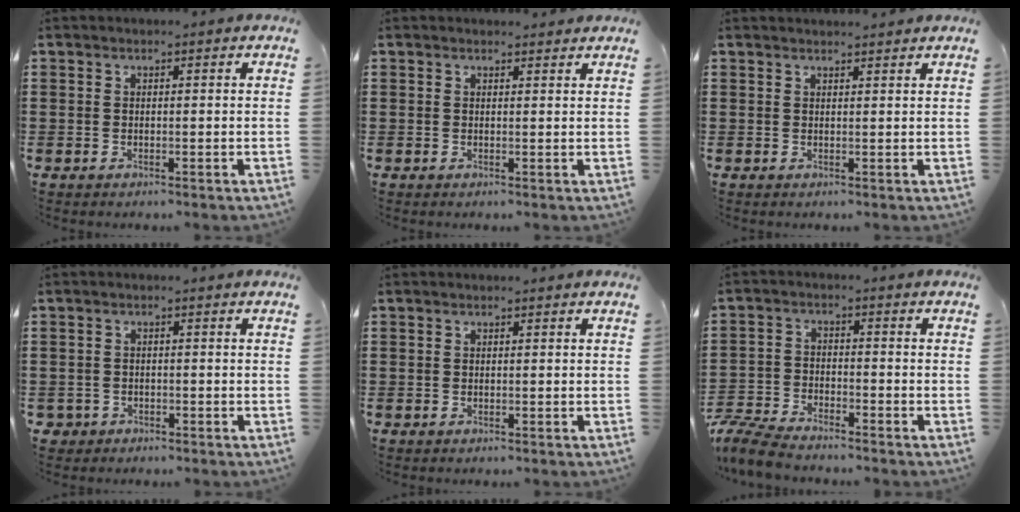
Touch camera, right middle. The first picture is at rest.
{"total": 0.9, "force": [0.9, 0.1, 0.1], "torque": [0.004, -0.002, 0.014]}
{"total": 1.3, "force": [1.3, -0.2, 0.2], "torque": [-0.005, -0.001, 0.024]}
{"total": 1.4, "force": [-1.0, 0.9, 0.1], "torque": [-0.008, 0.001, -0.024]}
{"total": 0.0}
{"total": 6.0, "force": [-5.8, 0.6, 1.6], "torque": [-0.056, -0.002, -0.122]}